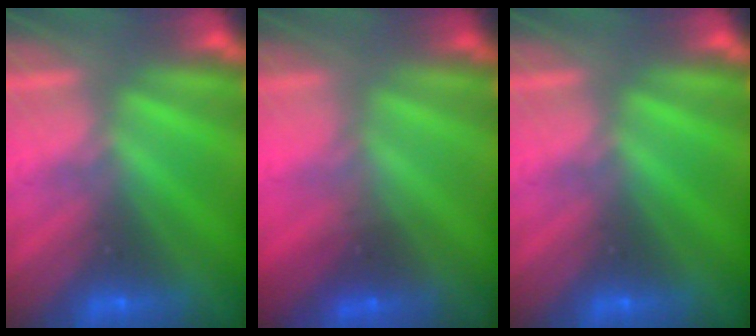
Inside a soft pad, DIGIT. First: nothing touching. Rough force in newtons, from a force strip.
{"total": 1.6}
{"total": 0.0}